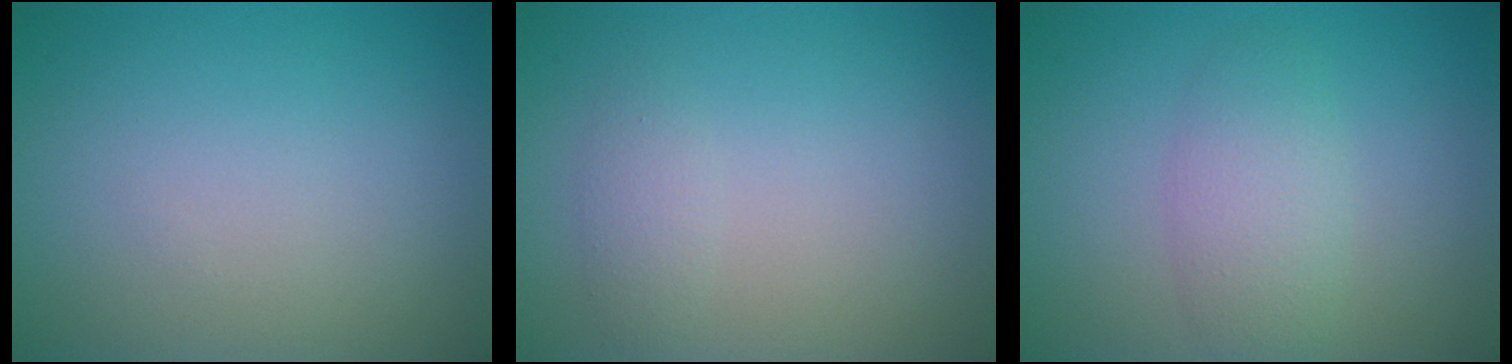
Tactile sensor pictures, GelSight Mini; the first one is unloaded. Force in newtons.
{"total": 1.2, "press": 1.2, "slide": 0.1}
{"total": 2.9, "press": 2.9, "slide": 0.1}